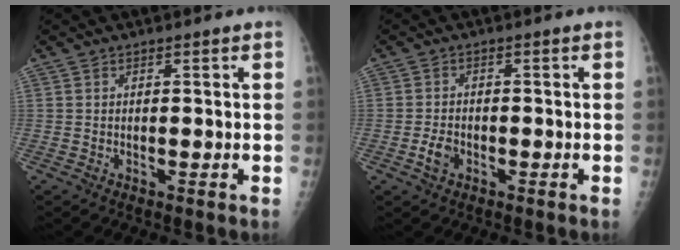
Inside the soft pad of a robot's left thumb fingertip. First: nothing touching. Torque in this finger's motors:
{"motor_torque": [-0.32, 0.16, 0.07, 0.07, 0.01]}